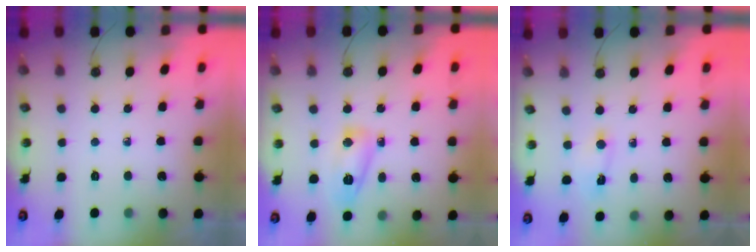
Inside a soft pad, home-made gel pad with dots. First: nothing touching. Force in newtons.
{"total": 8.0, "press": 8.0, "slide": 0.5}
{"total": 2.2, "press": 2.1, "slide": 0.3}